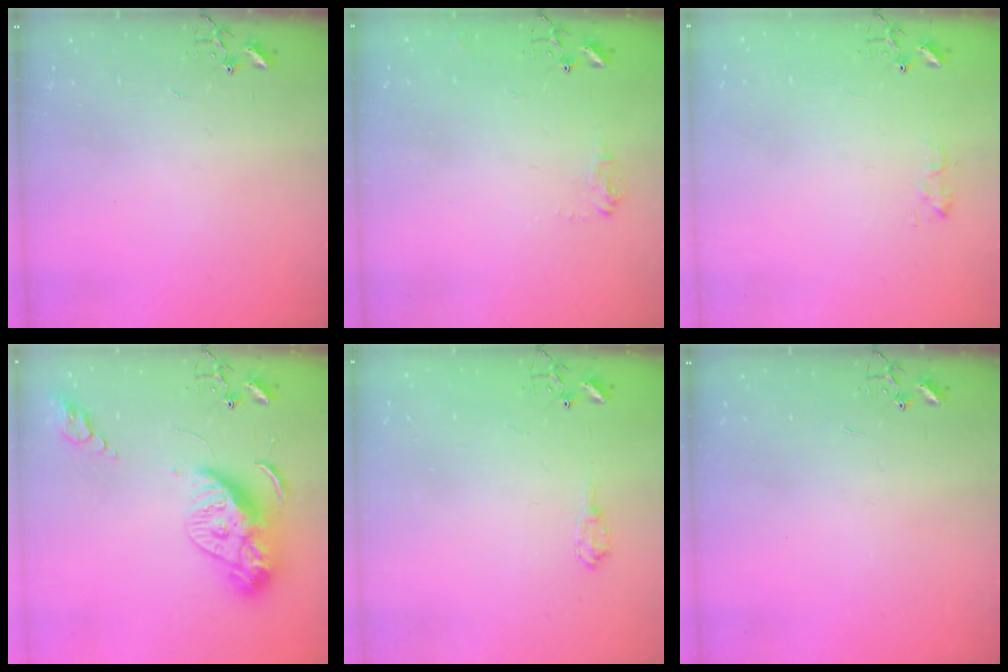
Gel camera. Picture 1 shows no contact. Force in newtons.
{"total": 6.4, "press": 6.3, "slide": 0.8}
{"total": 6.8, "press": 6.8, "slide": 0.7}
{"total": 13.1, "press": 13.0, "slide": 1.2}
{"total": 7.7, "press": 7.7, "slide": 0.9}
{"total": 0.0}